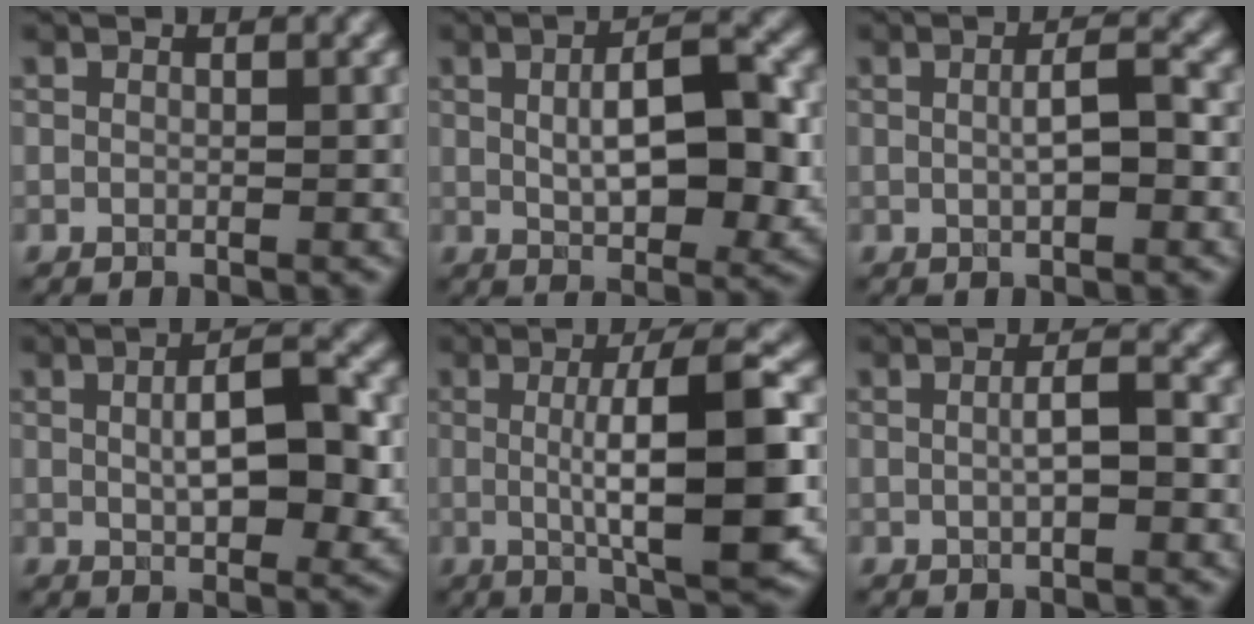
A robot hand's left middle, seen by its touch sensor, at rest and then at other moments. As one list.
[{"total": 7.1, "force": [0.6, 2.7, 6.5], "torque": [-0.096, 0.004, 0.012]}, {"total": 2.8, "force": [-0.1, 0.6, 2.8], "torque": [-0.048, 0.000, 0.002]}, {"total": 6.1, "force": [0.4, 2.1, 5.7], "torque": [-0.089, 0.004, 0.009]}, {"total": 10.2, "force": [-0.2, 2.4, 9.9], "torque": [-0.133, -0.001, -0.001]}, {"total": 2.4, "force": [-0.1, 0.5, 2.3], "torque": [-0.036, -0.002, 0.001]}]